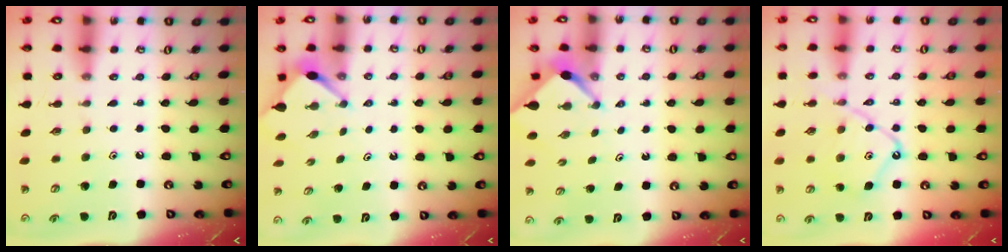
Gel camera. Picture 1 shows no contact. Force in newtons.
{"total": 3.5, "press": 3.5, "slide": 0.3}
{"total": 2.7, "press": 2.6, "slide": 0.3}
{"total": 12.9, "press": 12.8, "slide": 1.1}